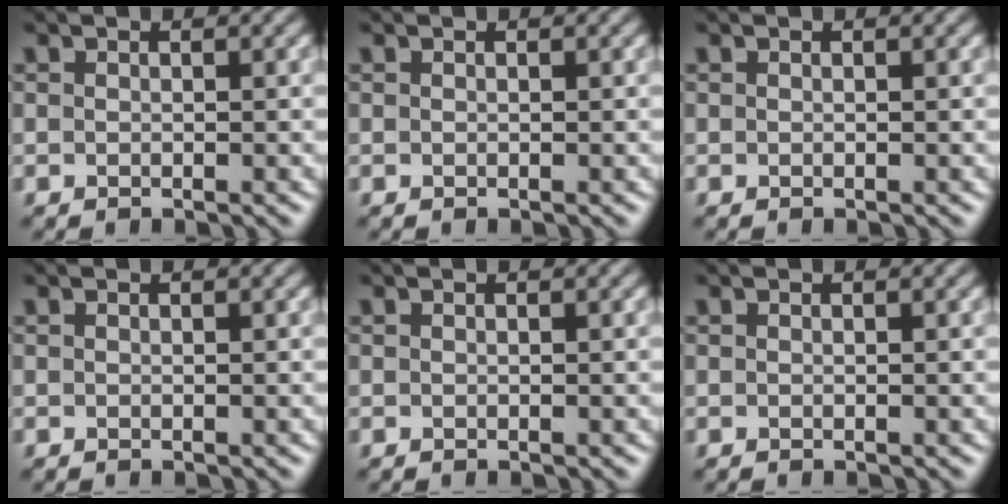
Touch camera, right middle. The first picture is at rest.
{"total": 0.0}
{"total": 0.0}
{"total": 0.0}
{"total": 0.0}
{"total": 0.0}